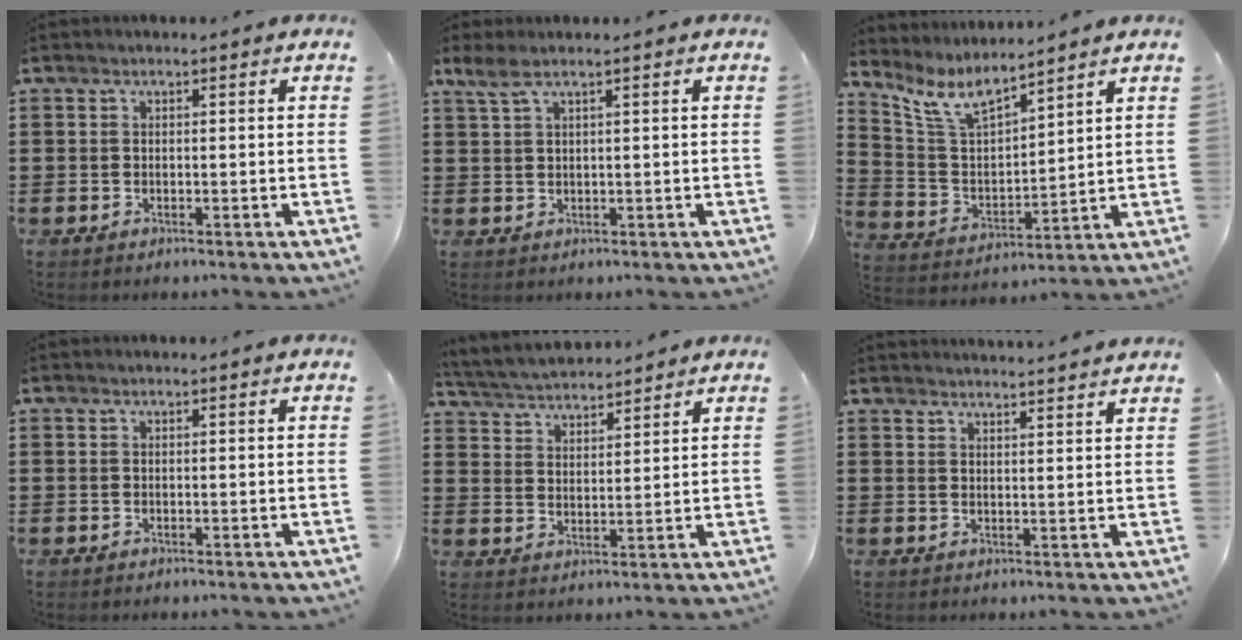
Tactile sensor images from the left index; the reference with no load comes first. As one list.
[{"total": 1.9, "force": [0.9, 0.2, 1.7], "torque": [-0.036, -0.002, 0.016]}, {"total": 7.7, "force": [6.1, 2.3, 4.0], "torque": [-0.104, -0.022, 0.109]}, {"total": 0.0}, {"total": 4.0, "force": [4.0, 0.5, 0.1], "torque": [-0.021, -0.017, 0.071]}, {"total": 2.6, "force": [2.5, -0.6, -0.1], "torque": [-0.006, -0.013, 0.047]}]